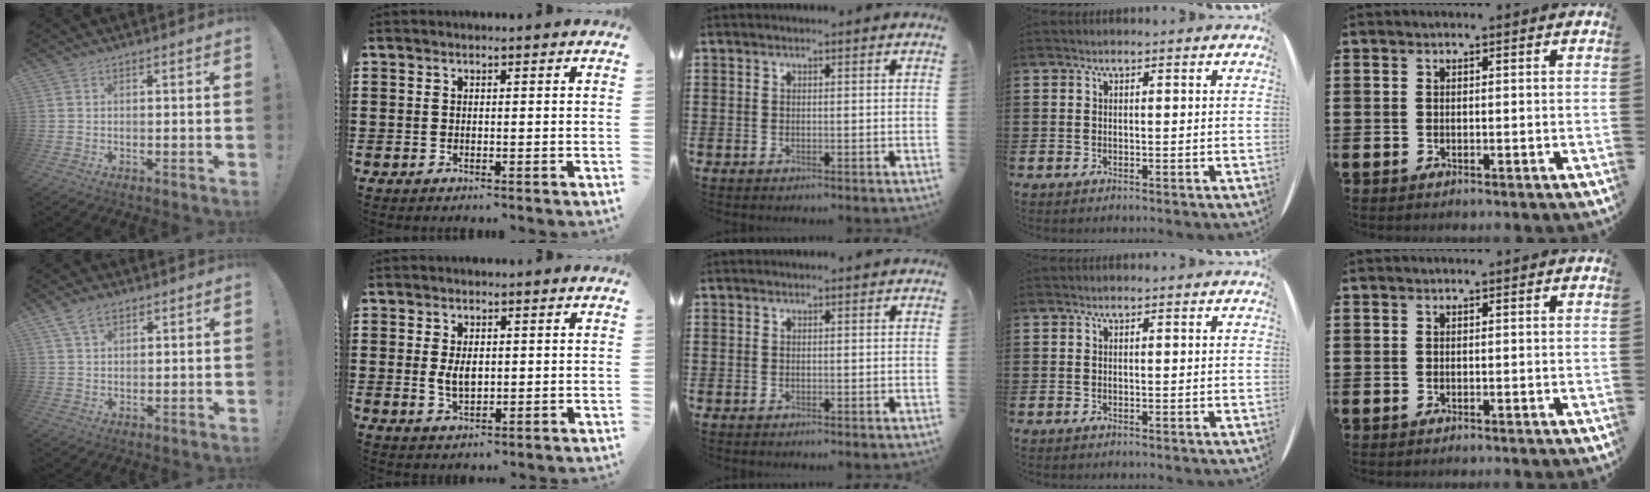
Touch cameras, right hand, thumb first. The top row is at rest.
{"thumb": {"total": 5.7, "force": [3.4, 3.1, 3.3], "torque": [-0.058, -0.006, 0.064]}, "index": {"total": 3.3, "force": [0.3, 1.9, 2.7], "torque": [-0.047, 0.003, 0.004]}}